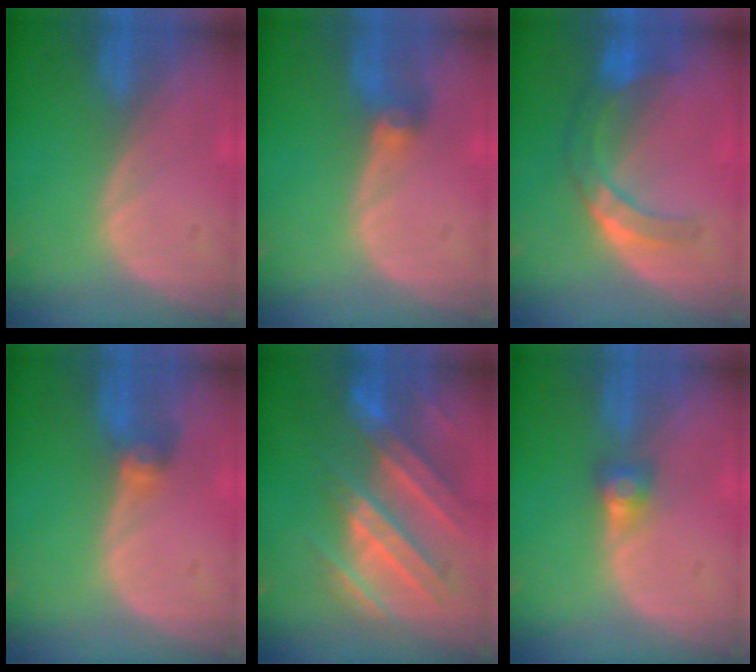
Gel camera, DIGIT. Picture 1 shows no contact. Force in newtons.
{"total": 2.9, "press": 2.6, "slide": 1.4}
{"total": 7.2, "press": 6.4, "slide": 3.3}
{"total": 2.7, "press": 2.7, "slide": 0.1}
{"total": 10.5, "press": 9.6, "slide": 4.3}
{"total": 2.7, "press": 2.5, "slide": 1.0}